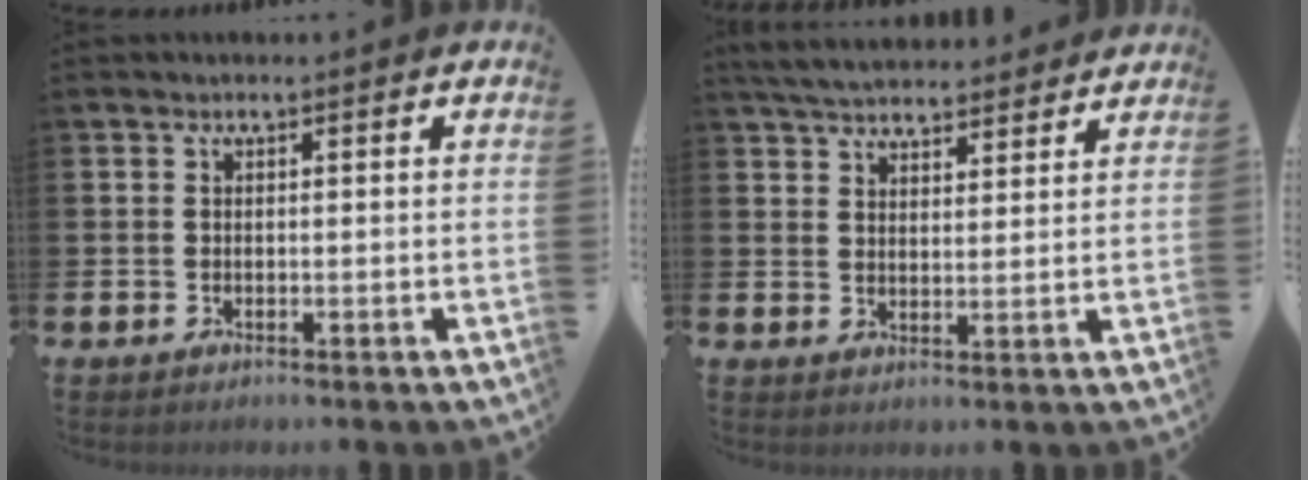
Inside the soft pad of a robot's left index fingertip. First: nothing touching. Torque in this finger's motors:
{"motor_torque": [0.89, -1.25, 0.64, 0.14]}